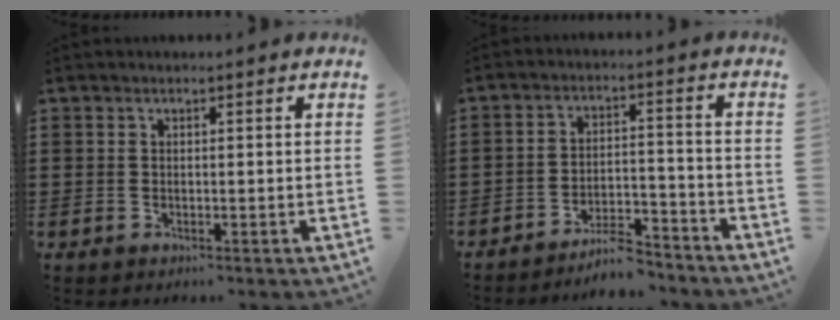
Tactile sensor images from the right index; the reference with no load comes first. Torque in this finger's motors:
{"motor_torque": [0.09, -0.10, 0.18, 0.02]}